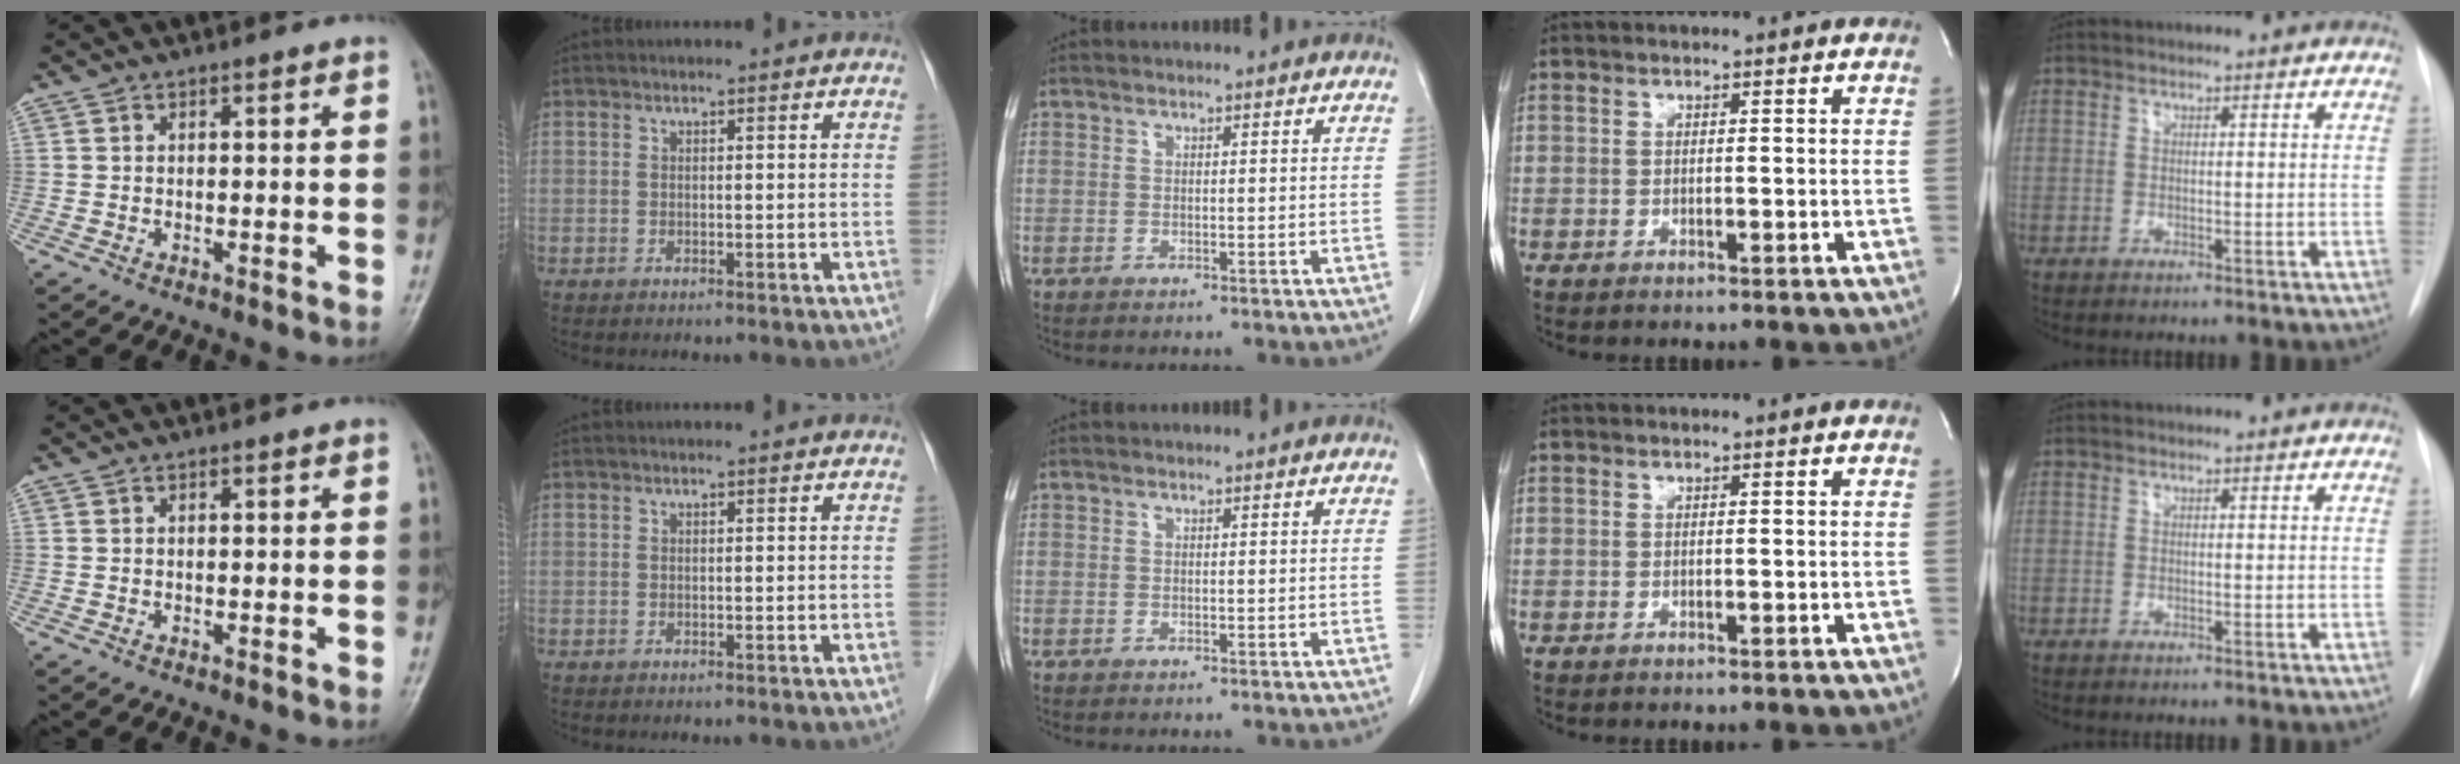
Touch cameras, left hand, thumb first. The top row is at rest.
{}